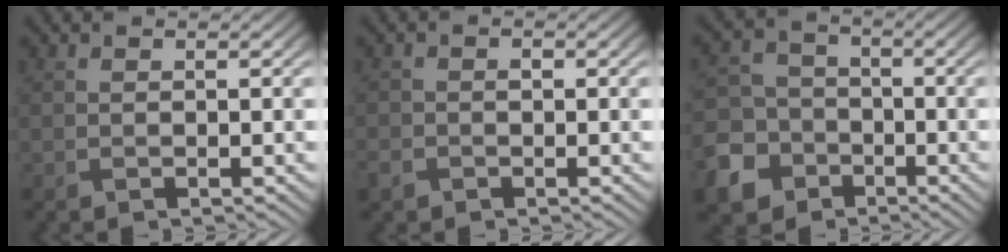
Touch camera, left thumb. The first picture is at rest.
{"total": 2.0, "force": [-1.0, 1.5, 0.8], "torque": [-0.021, -0.002, -0.024]}
{"total": 9.9, "force": [-5.1, 7.9, 3.2], "torque": [-0.101, -0.040, -0.115]}